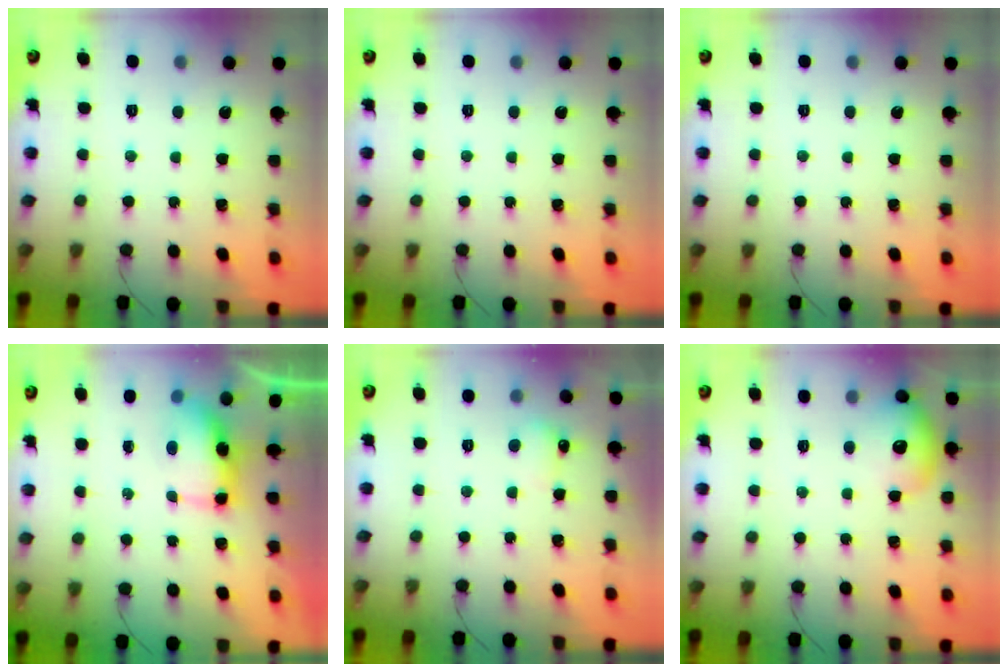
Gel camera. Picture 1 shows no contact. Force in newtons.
{"total": 0.0}
{"total": 0.0}
{"total": 7.0, "press": 6.9, "slide": 1.1}
{"total": 4.3, "press": 4.2, "slide": 1.3}
{"total": 11.5, "press": 11.4, "slide": 1.3}